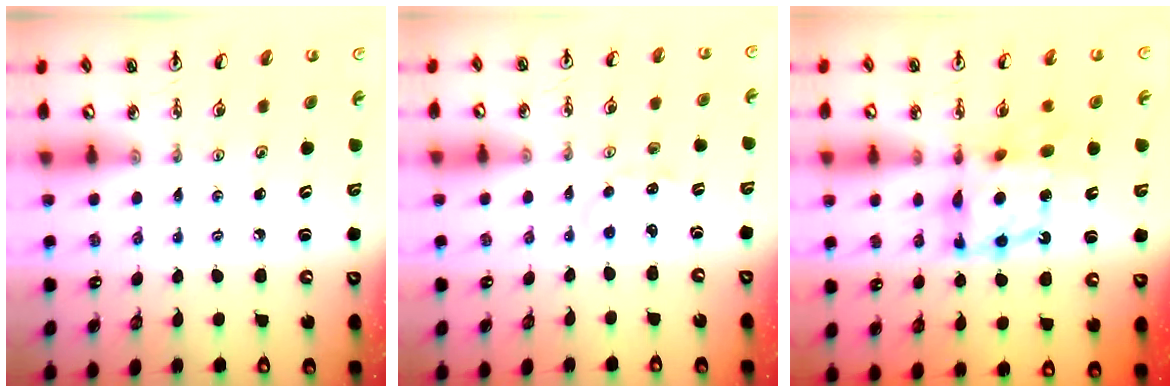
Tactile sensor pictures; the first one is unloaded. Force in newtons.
{"total": 0.9, "press": 0.8, "slide": 0.2}
{"total": 11.4, "press": 11.4, "slide": 1.1}